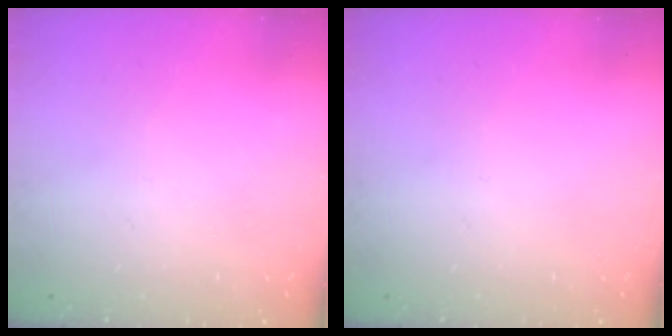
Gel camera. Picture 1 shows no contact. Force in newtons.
{"total": 0.0}